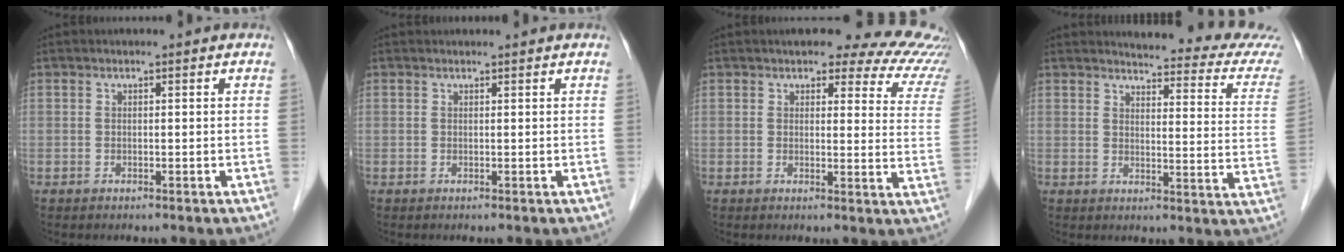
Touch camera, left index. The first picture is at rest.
{"total": 1.2, "force": [1.2, 0.3, 0.2], "torque": [-0.009, 0.017, 0.016]}
{"total": 13.5, "force": [11.9, 3.5, 5.2], "torque": [-0.027, -0.030, 0.099]}
{"total": 15.8, "force": [15.3, 0.8, 4.0], "torque": [-0.030, -0.091, 0.144]}